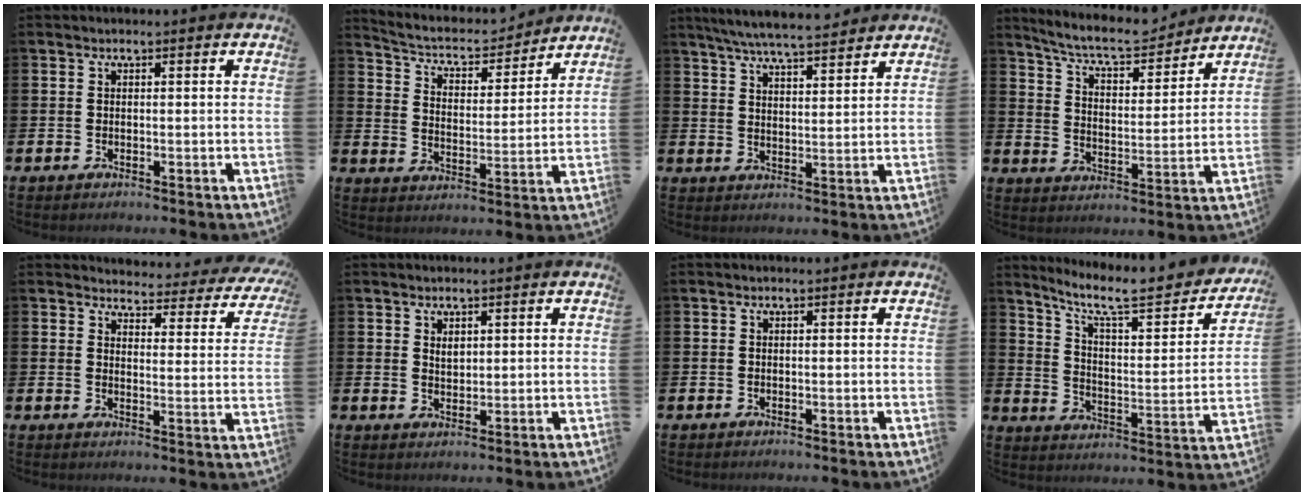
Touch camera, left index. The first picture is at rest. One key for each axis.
{"total": 5.6, "fx": 5.2, "fy": 1.7, "fz": 1.2, "tx": -0.053, "ty": -0.045, "tz": 0.083}
{"total": 6.2, "fx": 6.0, "fy": 0.4, "fz": 1.6, "tx": -0.048, "ty": -0.028, "tz": 0.107}
{"total": 7.7, "fx": 7.3, "fy": 1.2, "fz": 2.3, "tx": -0.074, "ty": -0.048, "tz": 0.126}
{"total": 3.4, "fx": 3.3, "fy": 1.0, "fz": 0.4, "tx": -0.013, "ty": -0.034, "tz": 0.049}
{"total": 1.6, "fx": 1.3, "fy": 0.8, "fz": 0.5, "tx": 0.011, "ty": -0.006, "tz": 0.020}
{"total": 0.0}
{"total": 8.9, "fx": 7.4, "fy": 1.9, "fz": 4.7, "tx": -0.107, "ty": -0.056, "tz": 0.117}